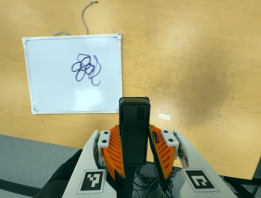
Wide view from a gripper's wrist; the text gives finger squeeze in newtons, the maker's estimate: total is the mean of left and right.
{"total": 4.2, "left": 2.7, "right": 5.6}